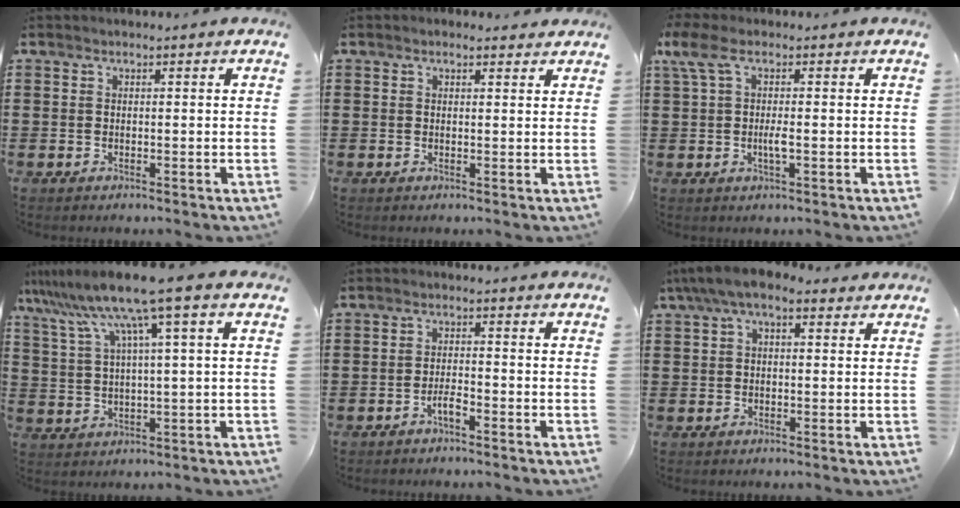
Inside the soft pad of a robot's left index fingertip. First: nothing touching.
{"total": 0.9, "force": [0.8, 0.4, 0.3], "torque": [-0.008, 0.003, 0.015]}
{"total": 4.4, "force": [-0.1, 1.0, 4.2], "torque": [-0.094, -0.001, -0.010]}
{"total": 9.9, "force": [5.8, -0.2, 8.0], "torque": [-0.186, -0.024, 0.092]}
{"total": 2.3, "force": [-1.5, 0.4, 1.7], "torque": [-0.031, 0.003, -0.028]}
{"total": 5.2, "force": [2.9, 2.1, 3.7], "torque": [-0.079, 0.006, 0.050]}